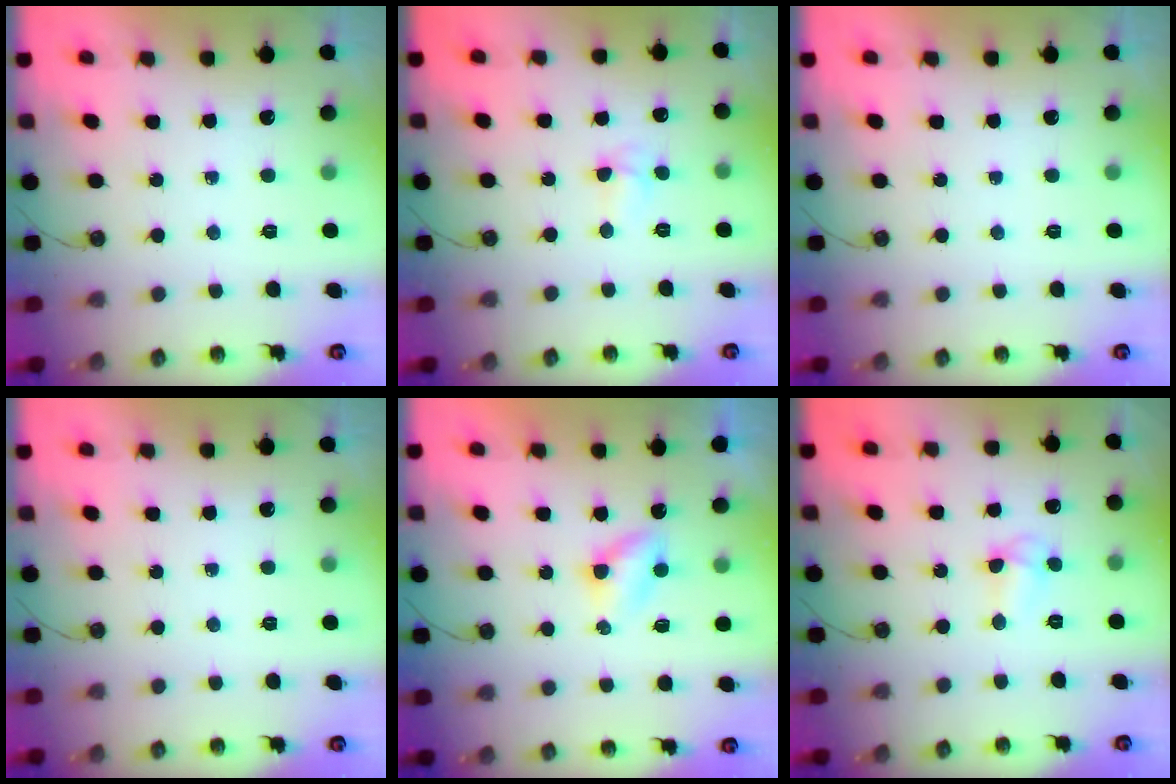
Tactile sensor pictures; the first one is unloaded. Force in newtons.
{"total": 3.8, "press": 3.7, "slide": 0.8}
{"total": 0.0}
{"total": 0.0}
{"total": 3.5, "press": 3.5, "slide": 0.4}
{"total": 3.7, "press": 3.7, "slide": 0.3}